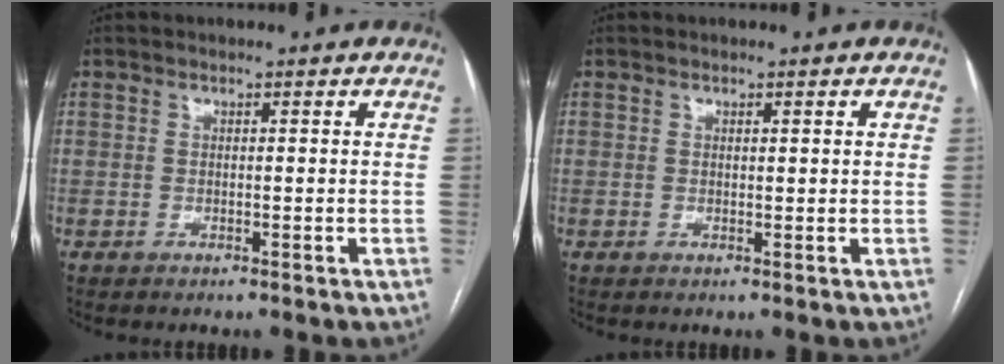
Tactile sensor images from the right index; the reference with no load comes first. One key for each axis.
{"total": 0.6, "fx": 0.3, "fy": 0.2, "fz": 0.5, "tx": -0.011, "ty": 0.000, "tz": 0.005}